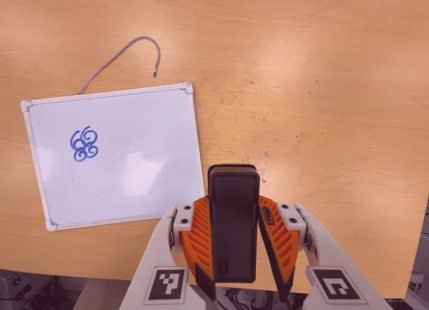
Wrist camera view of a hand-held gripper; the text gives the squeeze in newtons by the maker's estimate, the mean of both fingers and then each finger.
{"total": 6.0, "left": 4.9, "right": 7.2}